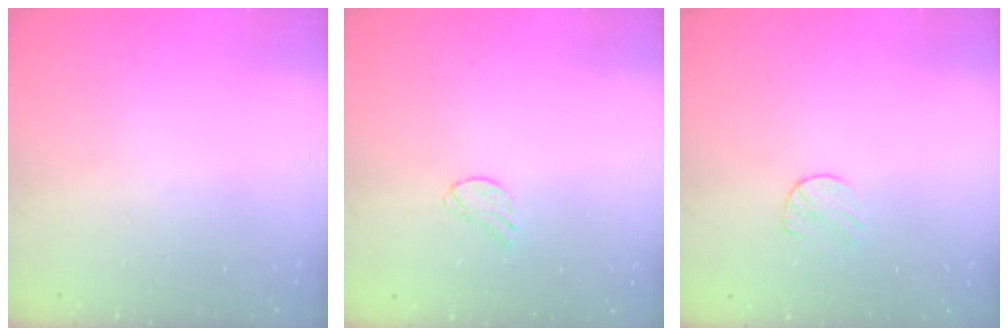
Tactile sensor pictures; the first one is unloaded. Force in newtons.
{"total": 6.0, "press": 6.0, "slide": 0.6}
{"total": 5.4, "press": 5.4, "slide": 0.5}